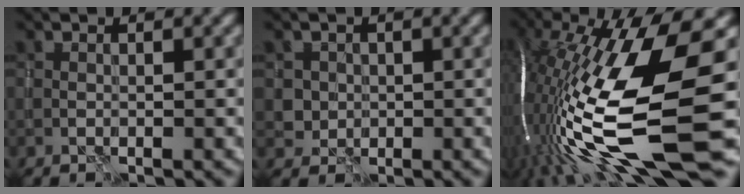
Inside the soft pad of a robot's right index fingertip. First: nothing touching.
{"total": 2.0, "force": [0.2, 1.9, 0.4], "torque": [-0.004, -0.003, 0.019]}
{"total": 18.9, "force": [-3.6, 4.7, 17.9], "torque": [-0.357, -0.012, -0.064]}